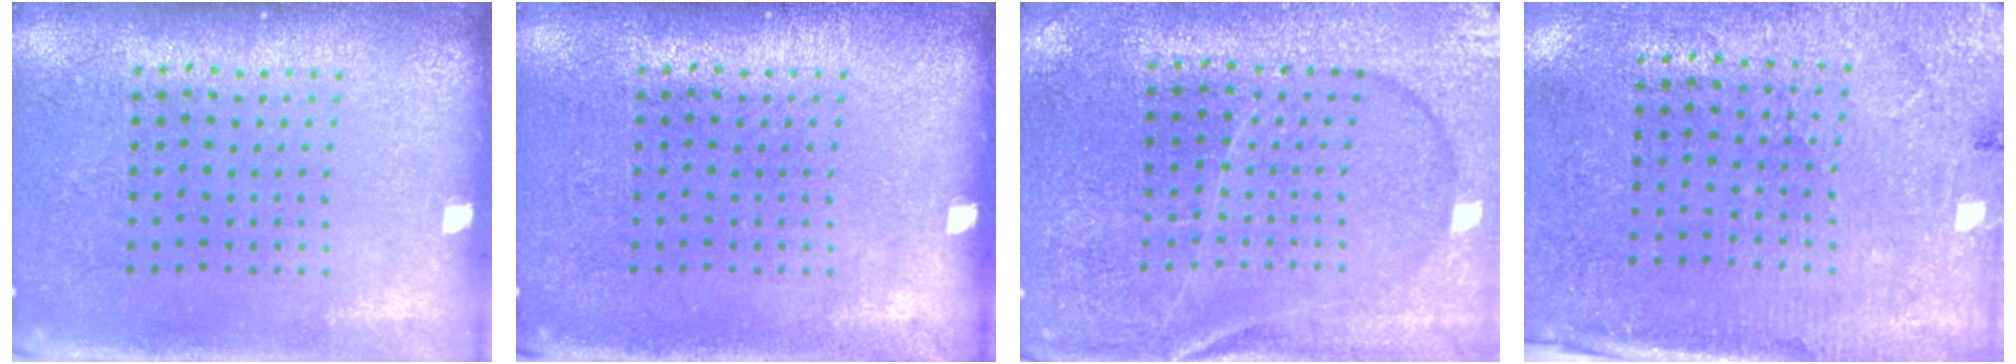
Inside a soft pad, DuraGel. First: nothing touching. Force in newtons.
{"total": 0.0}
{"total": 1.3, "press": 1.2, "slide": 0.3}
{"total": 2.7, "press": 2.4, "slide": 1.3}